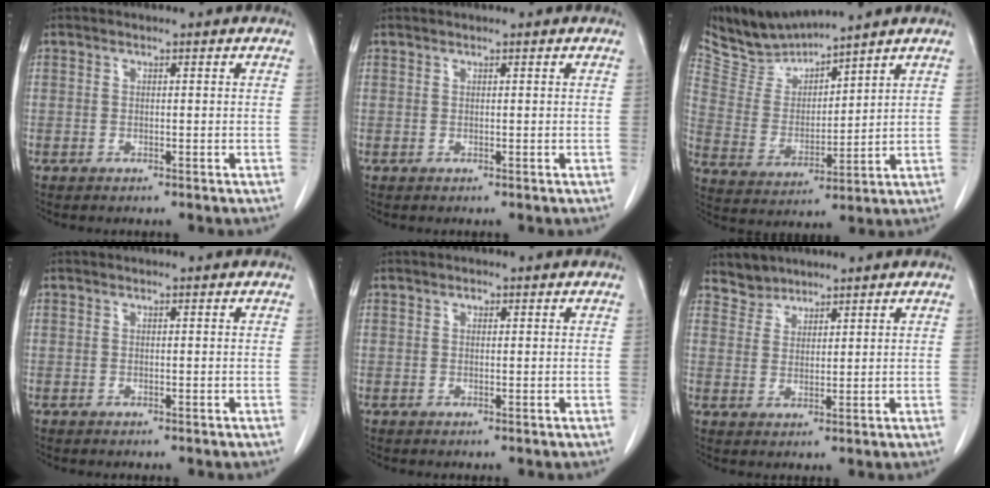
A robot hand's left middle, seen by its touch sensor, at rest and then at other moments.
{"total": 0.0}
{"total": 8.0, "force": [8.0, 0.2, 0.5], "torque": [-0.031, -0.001, 0.177]}
{"total": 0.0}
{"total": 0.6, "force": [0.3, 0.4, 0.3], "torque": [-0.007, 0.000, 0.005]}
{"total": 3.0, "force": [2.6, 1.3, -0.6], "torque": [0.018, 0.004, 0.047]}